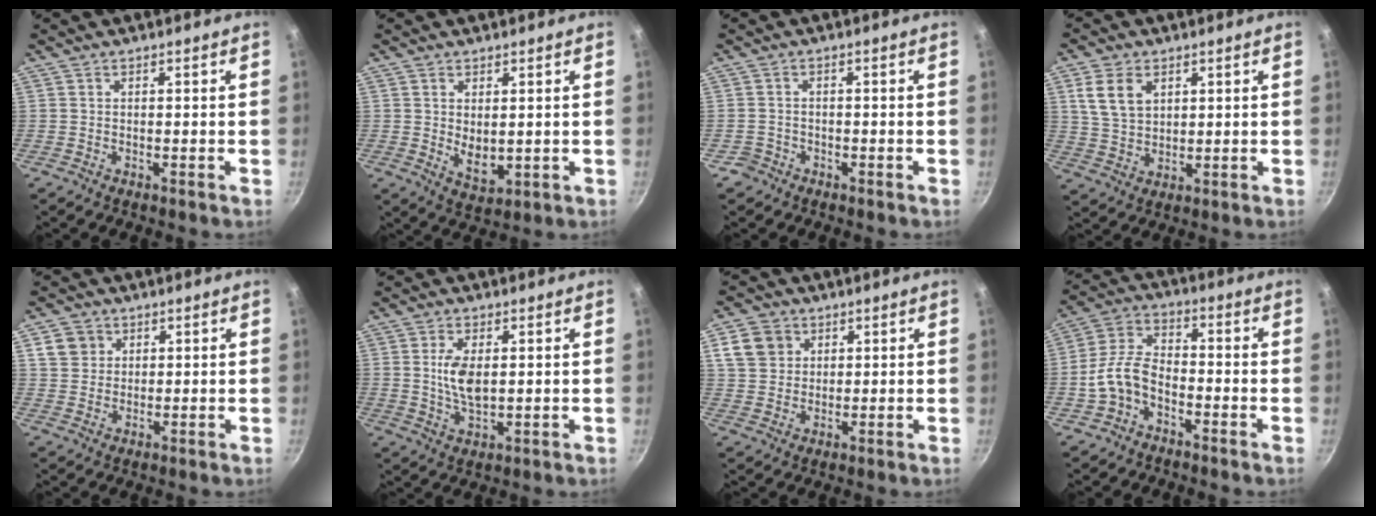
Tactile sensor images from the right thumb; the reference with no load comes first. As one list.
[{"total": 5.2, "force": [0.7, 2.8, 4.3], "torque": [-0.064, -0.017, 0.023]}, {"total": 2.1, "force": [-1.3, 1.6, 0.1], "torque": [0.007, 0.021, -0.017]}, {"total": 7.7, "force": [2.9, 5.4, 4.6], "torque": [-0.070, -0.011, 0.062]}, {"total": 4.8, "force": [1.8, 4.2, 1.4], "torque": [0.001, 0.004, 0.035]}, {"total": 6.7, "force": [1.0, 3.3, 5.7], "torque": [-0.108, -0.012, 0.023]}, {"total": 7.4, "force": [2.8, 6.1, 3.1], "torque": [-0.036, 0.003, 0.053]}, {"total": 8.4, "force": [-3.6, 5.1, 5.6], "torque": [-0.108, 0.043, -0.078]}]